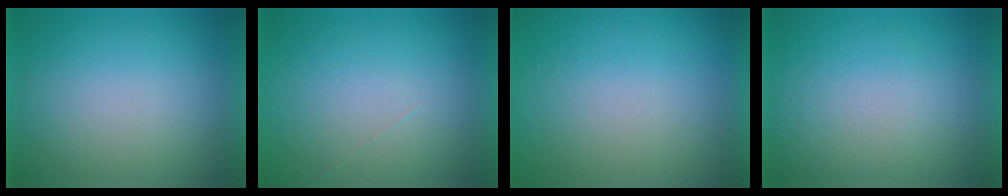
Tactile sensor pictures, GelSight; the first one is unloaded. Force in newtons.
{"total": 1.1}
{"total": 4.7}
{"total": 1.0}